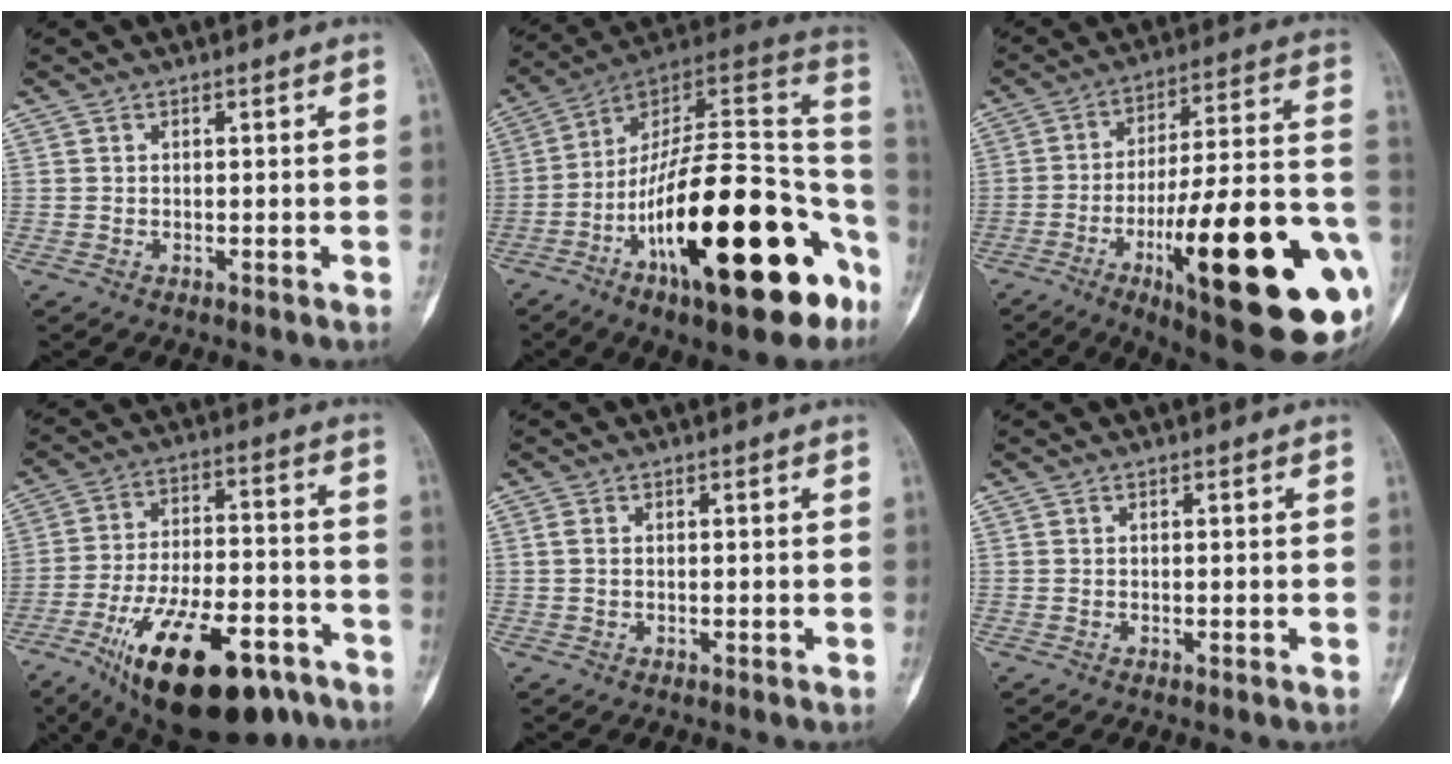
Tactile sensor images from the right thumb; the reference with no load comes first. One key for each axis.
{"total": 31.6, "fx": -11.8, "fy": 11.5, "fz": 26.9, "tx": -0.359, "ty": 0.060, "tz": -0.182}
{"total": 31.9, "fx": -10.4, "fy": 8.1, "fz": 29.1, "tx": -0.375, "ty": 0.028, "tz": -0.146}
{"total": 25.0, "fx": -14.3, "fy": 10.3, "fz": 17.8, "tx": -0.281, "ty": 0.059, "tz": -0.225}
{"total": 1.1, "fx": 0.0, "fy": 0.7, "fz": 0.8, "tx": -0.018, "ty": 0.000, "tz": -0.001}
{"total": 0.0}